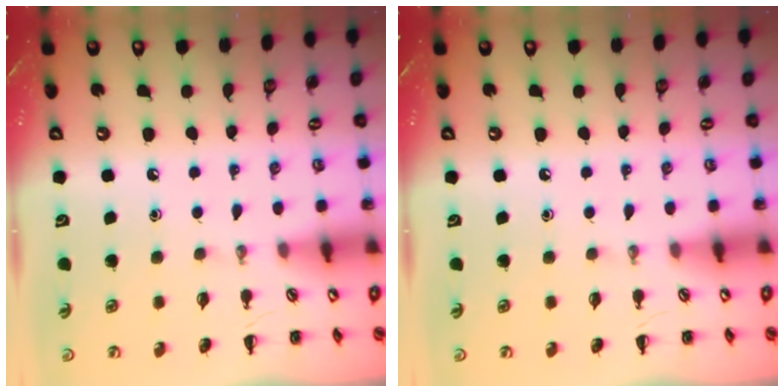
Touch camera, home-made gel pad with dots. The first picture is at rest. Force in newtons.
{"total": 0.0}